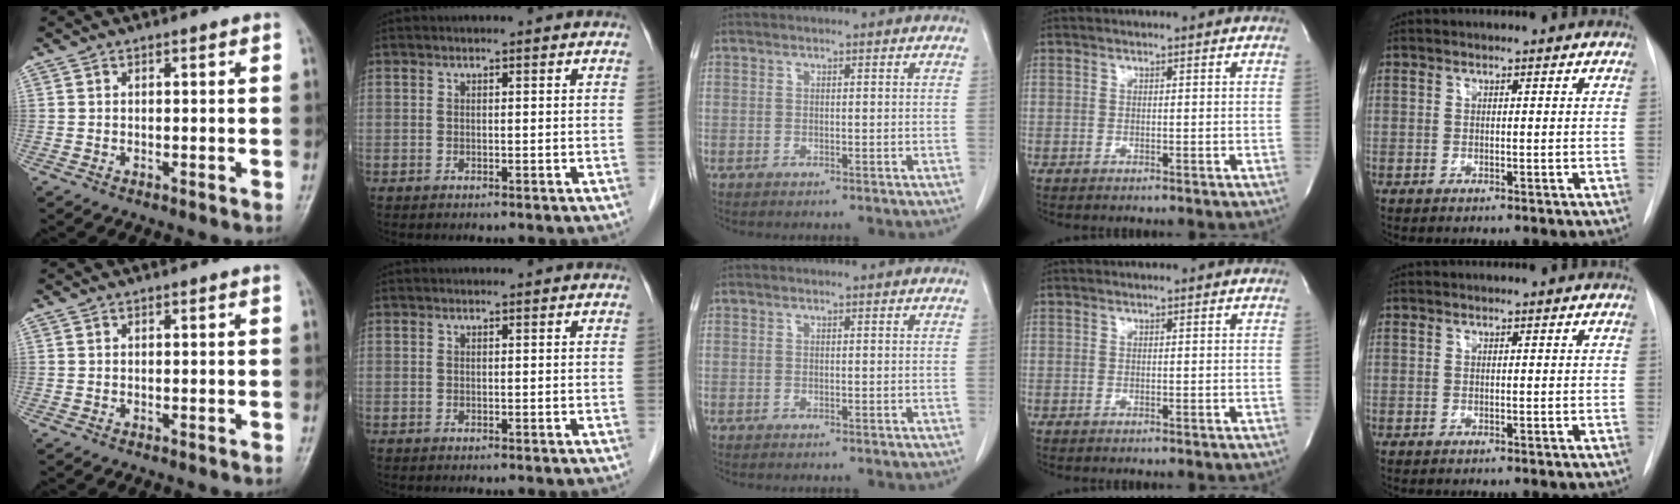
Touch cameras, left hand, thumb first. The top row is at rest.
{}